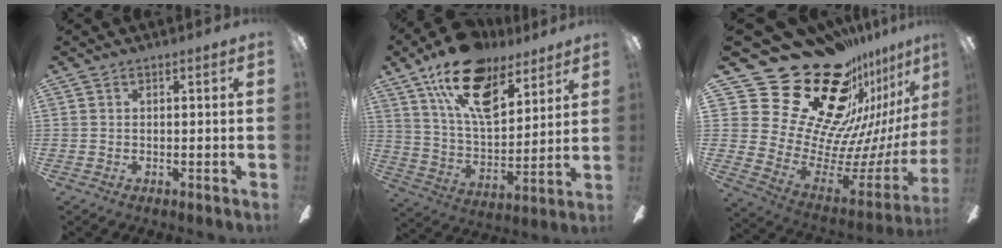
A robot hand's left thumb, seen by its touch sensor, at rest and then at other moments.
{"total": 20.3, "force": [13.4, 9.7, 11.9], "torque": [-0.213, -0.065, 0.239]}
{"total": 33.5, "force": [20.4, 19.0, 18.7], "torque": [-0.309, -0.185, 0.428]}